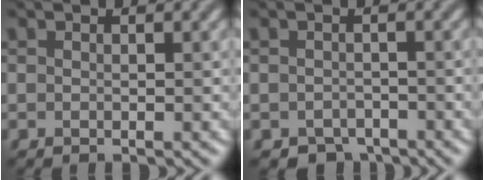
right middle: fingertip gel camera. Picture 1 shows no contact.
{"total": 1.9, "force": [-1.6, 1.1, 0.3], "torque": [0.002, -0.003, -0.028]}